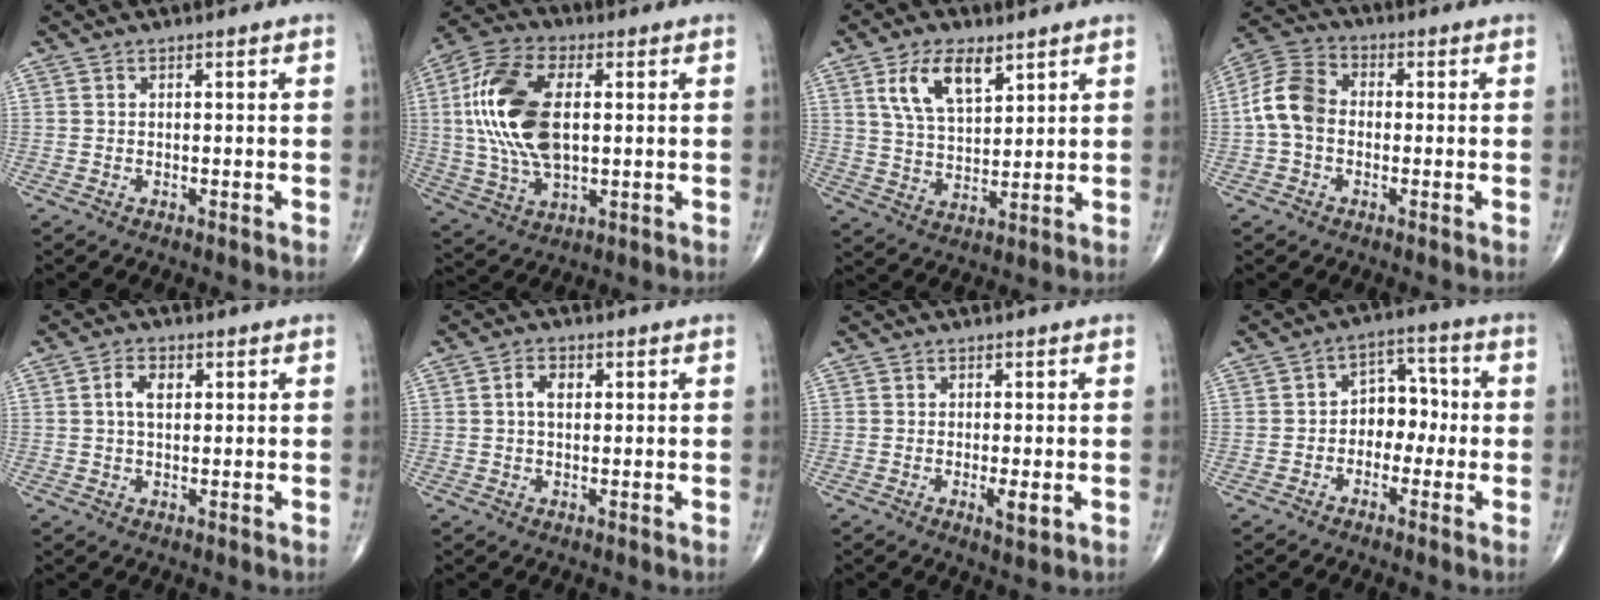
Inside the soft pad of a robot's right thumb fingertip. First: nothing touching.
{"total": 18.5, "force": [2.2, 9.8, 15.6], "torque": [-0.327, 0.001, 0.038]}
{"total": 10.1, "force": [5.2, 4.9, 7.2], "torque": [-0.120, -0.021, 0.103]}
{"total": 9.1, "force": [-0.9, 6.7, 6.2], "torque": [-0.117, 0.027, -0.032]}
{"total": 3.9, "force": [1.0, 2.3, 2.9], "torque": [-0.056, 0.004, 0.017]}
{"total": 3.2, "force": [0.7, 2.0, 2.4], "torque": [-0.043, 0.005, 0.011]}
{"total": 2.7, "force": [-0.6, 0.7, 2.6], "torque": [-0.044, -0.007, -0.009]}
{"total": 7.0, "force": [-1.0, 5.3, 4.4], "torque": [-0.024, 0.032, -0.031]}